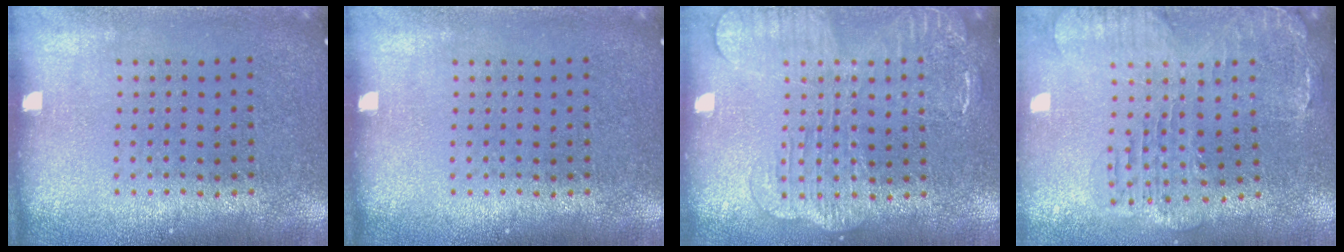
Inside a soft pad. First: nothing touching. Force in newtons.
{"total": 0.0}
{"total": 2.0, "press": 2.0, "slide": 0.4}
{"total": 1.4, "press": 1.4, "slide": 0.4}